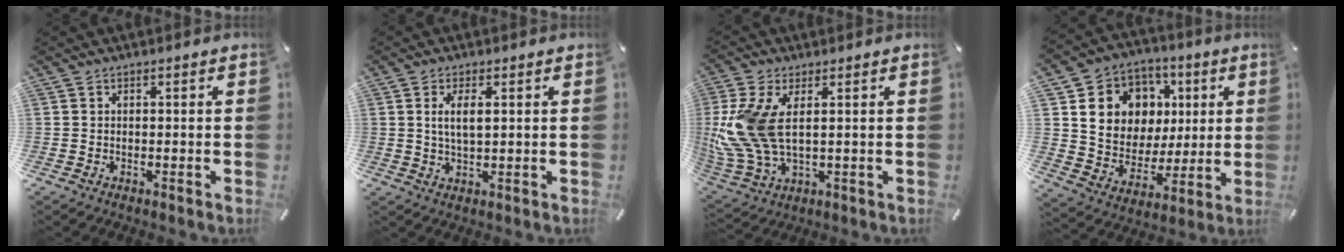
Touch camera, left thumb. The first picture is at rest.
{"total": 4.4, "force": [1.1, 1.7, 3.9], "torque": [-0.082, 0.005, 0.017]}
{"total": 13.4, "force": [2.5, 6.8, 11.3], "torque": [-0.253, -0.014, 0.050]}
{"total": 12.9, "force": [3.5, 11.8, 3.8], "torque": [-0.067, -0.014, 0.076]}